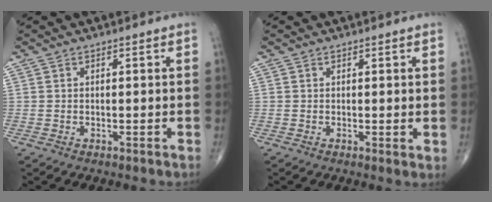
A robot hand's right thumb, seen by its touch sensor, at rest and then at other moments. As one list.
[{"total": 1.3, "force": [0.5, 0.4, 1.2], "torque": [-0.019, -0.005, 0.004]}]